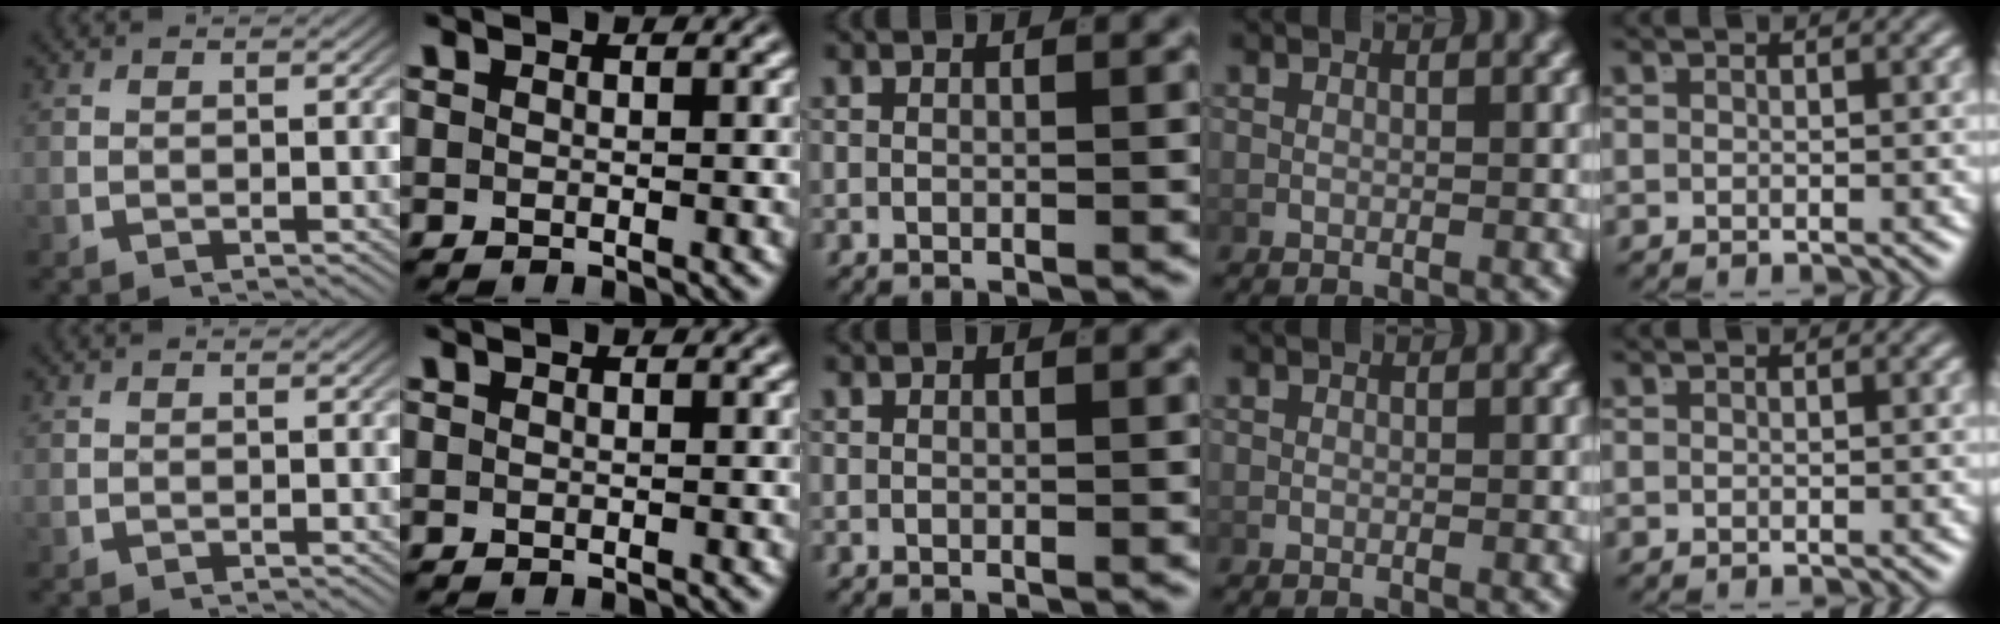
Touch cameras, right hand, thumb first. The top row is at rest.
{}